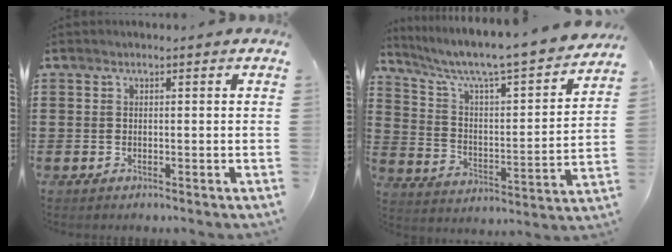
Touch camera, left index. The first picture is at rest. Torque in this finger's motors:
{"motor_torque": [2.03, -0.11, 0.57, 0.21]}